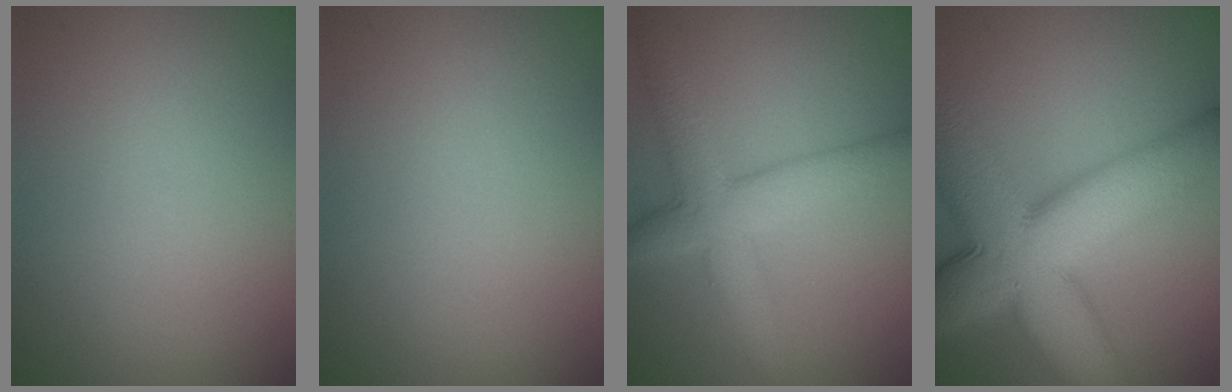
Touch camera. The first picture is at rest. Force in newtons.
{"total": 0.0}
{"total": 5.6, "press": 5.6, "slide": 0.2}
{"total": 14.6, "press": 14.6, "slide": 0.3}